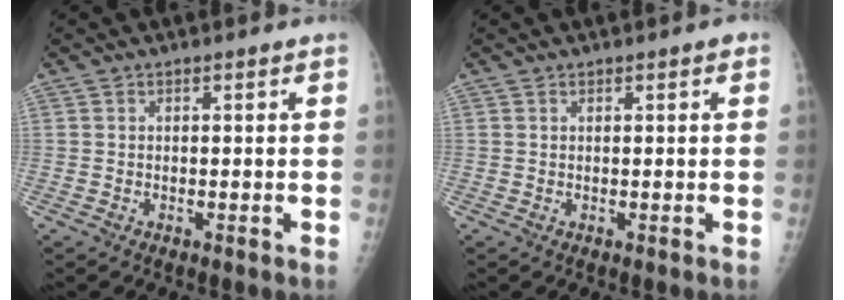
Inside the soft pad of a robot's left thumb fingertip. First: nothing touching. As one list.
[{"total": 1.1, "force": [0.5, 0.6, 0.7], "torque": [-0.003, 0.001, 0.006]}]